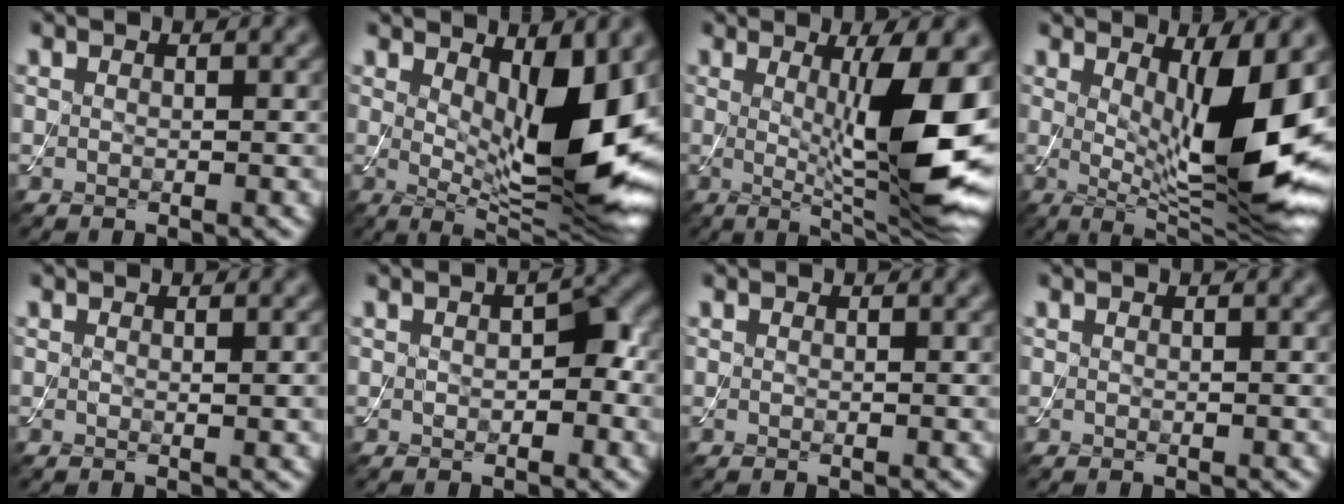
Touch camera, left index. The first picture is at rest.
{"total": 10.1, "force": [1.3, 3.6, 9.4], "torque": [-0.141, -0.023, 0.029]}
{"total": 10.6, "force": [0.8, 2.1, 10.4], "torque": [-0.146, -0.017, 0.021]}
{"total": 10.8, "force": [1.3, 2.9, 10.3], "torque": [-0.154, -0.024, 0.030]}
{"total": 1.1, "force": [0.2, 0.2, 1.1], "torque": [-0.016, -0.003, 0.003]}
{"total": 3.0, "force": [-0.1, 1.7, 2.5], "torque": [-0.037, 0.005, -0.003]}
{"total": 0.0}
{"total": 0.0}